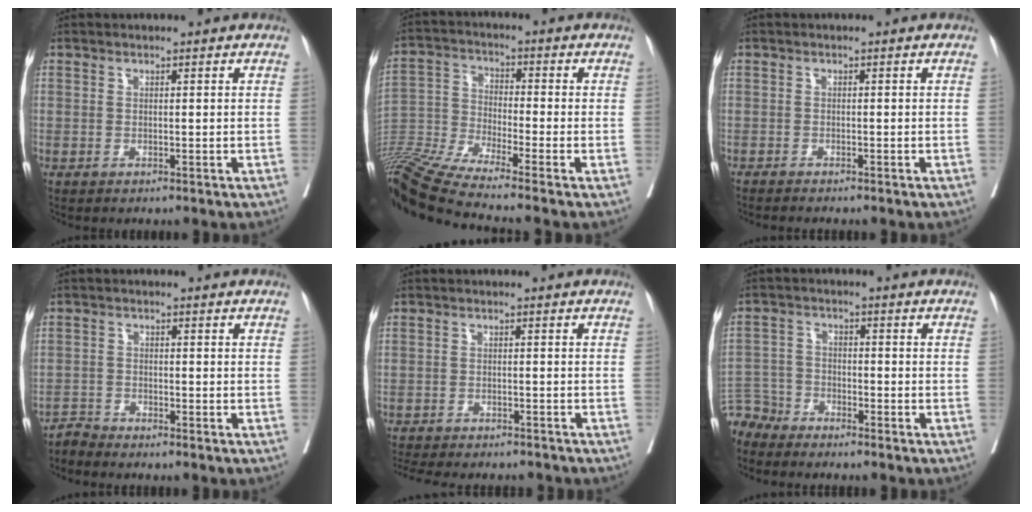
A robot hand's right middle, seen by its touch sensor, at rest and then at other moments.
{"total": 14.9, "force": [-13.0, -2.1, 6.8], "torque": [-0.140, -0.021, -0.241]}
{"total": 2.3, "force": [-2.0, 0.0, 1.0], "torque": [-0.018, -0.005, -0.029]}
{"total": 1.9, "force": [-1.8, -0.2, -0.6], "torque": [0.018, -0.010, -0.038]}
{"total": 13.3, "force": [-12.0, 3.0, 4.9], "torque": [-0.097, -0.011, -0.158]}
{"total": 4.9, "force": [-4.7, 1.2, -0.7], "torque": [0.014, -0.001, -0.096]}